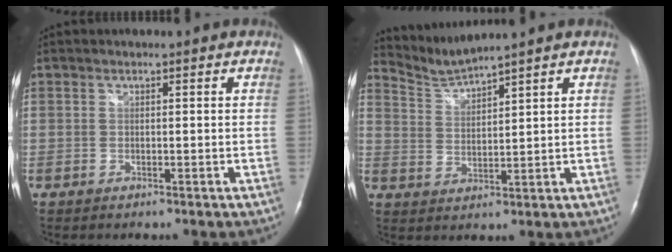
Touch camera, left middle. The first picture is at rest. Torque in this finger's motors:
{"motor_torque": [-0.37, -0.32, -0.19, -0.01]}